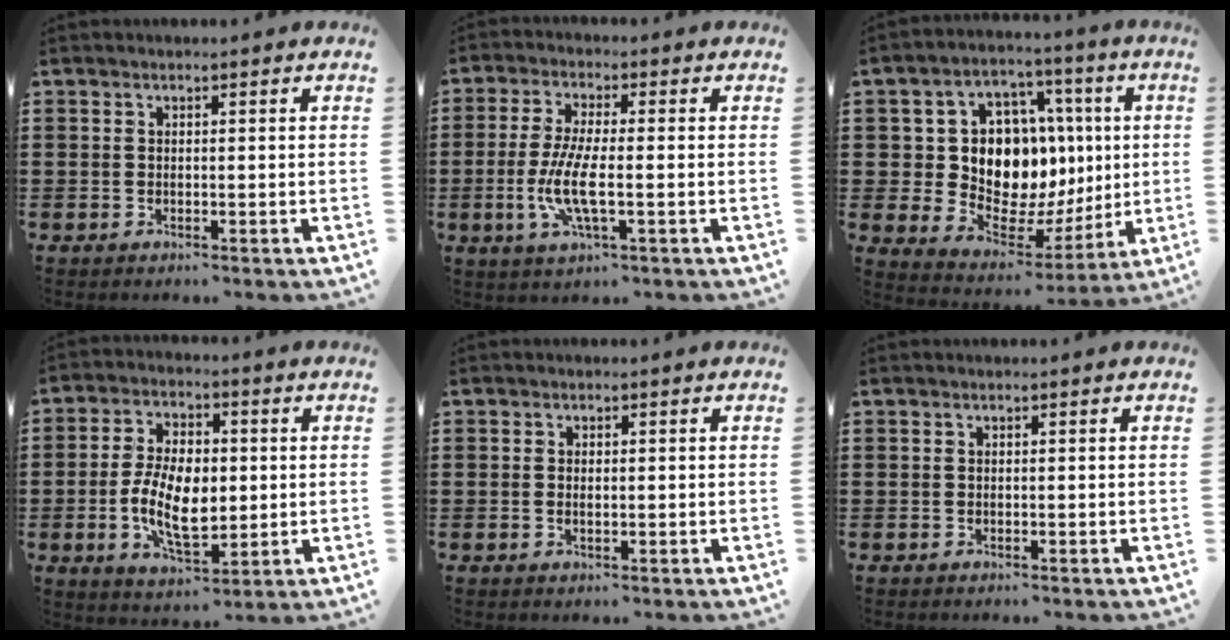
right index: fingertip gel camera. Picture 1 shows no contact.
{"total": 7.4, "force": [-1.7, 1.8, 7.0], "torque": [-0.153, -0.014, -0.039]}
{"total": 11.7, "force": [2.5, 9.6, 6.2], "torque": [-0.131, -0.014, 0.054]}
{"total": 9.9, "force": [-0.7, 5.3, 8.3], "torque": [-0.168, 0.005, -0.016]}
{"total": 1.0, "force": [-0.1, 0.5, 0.9], "torque": [-0.019, 0.001, -0.002]}
{"total": 0.0}